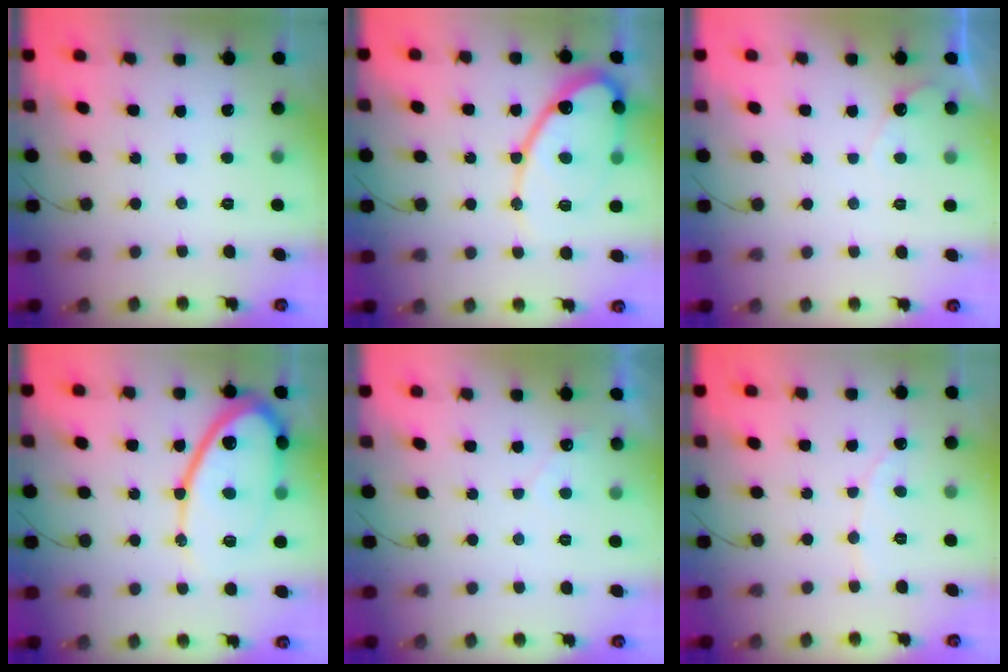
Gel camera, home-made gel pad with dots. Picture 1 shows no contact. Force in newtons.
{"total": 16.4, "press": 16.3, "slide": 1.3}
{"total": 3.4, "press": 3.4, "slide": 0.2}
{"total": 17.6, "press": 17.5, "slide": 1.4}
{"total": 2.8, "press": 2.8, "slide": 0.2}
{"total": 1.9, "press": 1.9, "slide": 0.1}